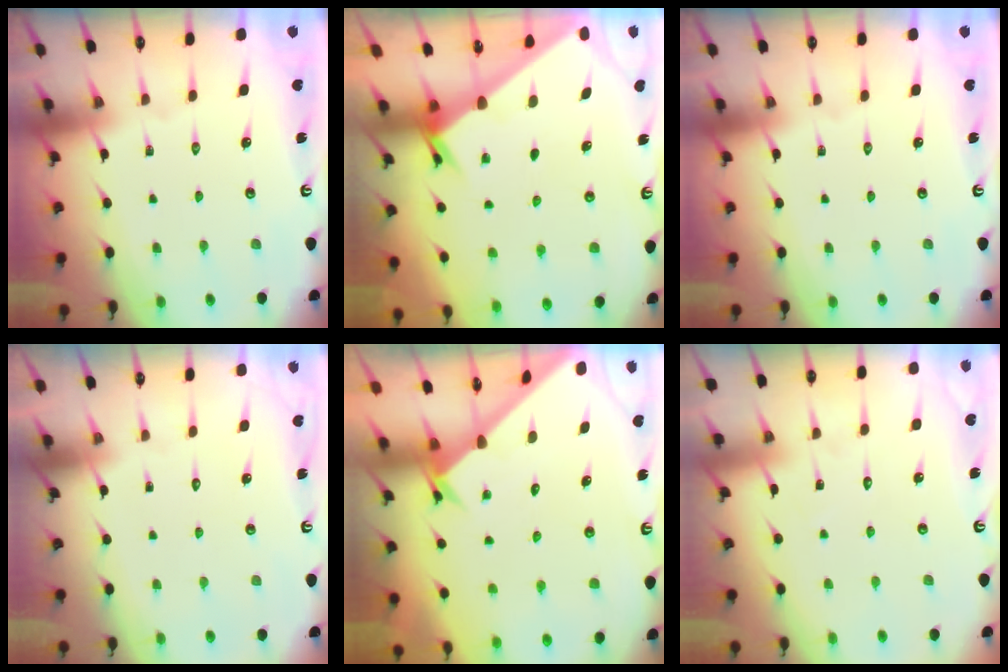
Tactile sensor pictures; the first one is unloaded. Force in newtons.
{"total": 2.5, "press": 2.5, "slide": 0.2}
{"total": 0.0}
{"total": 1.6, "press": 1.6, "slide": 0.1}
{"total": 2.6, "press": 2.6, "slide": 0.2}
{"total": 5.3, "press": 5.3, "slide": 0.5}